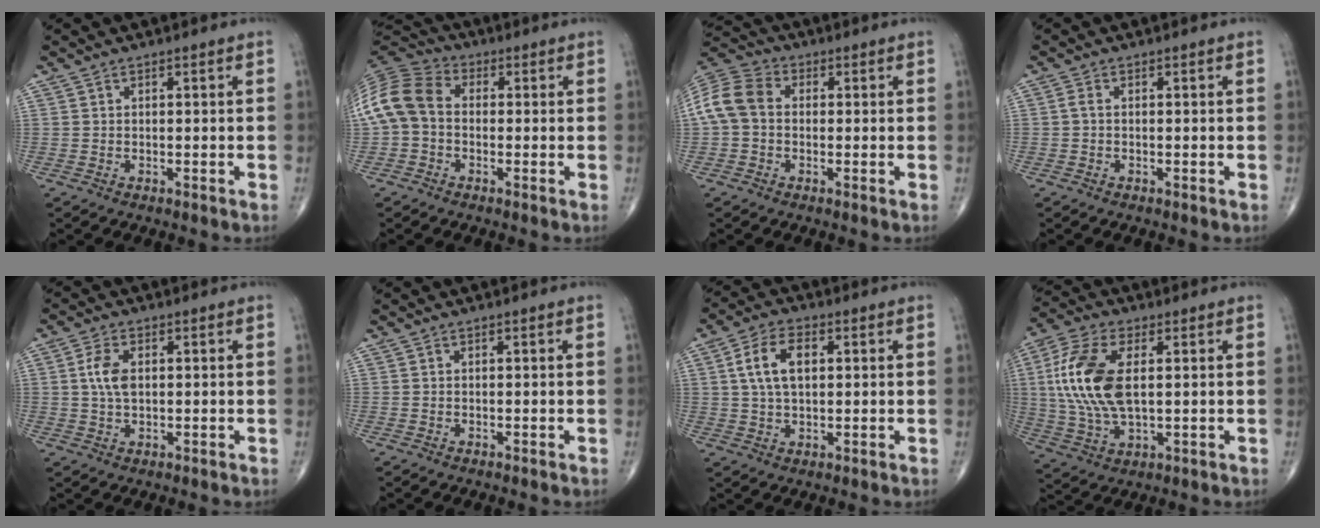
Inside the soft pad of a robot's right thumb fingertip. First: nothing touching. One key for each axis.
{"total": 11.5, "fx": -0.5, "fy": 8.6, "fz": 7.6, "tx": -0.154, "ty": 0.031, "tz": -0.024}
{"total": 9.7, "fx": 0.1, "fy": 7.4, "fz": 6.3, "tx": -0.127, "ty": 0.031, "tz": -0.009}
{"total": 0.9, "fx": -0.1, "fy": 0.4, "fz": 0.8, "tx": -0.017, "ty": 0.000, "tz": -0.007}
{"total": 5.0, "fx": 0.8, "fy": 2.8, "fz": 4.1, "tx": -0.089, "ty": 0.002, "tz": 0.012}
{"total": 0.0}
{"total": 8.3, "fx": 1.8, "fy": 4.7, "fz": 6.6, "tx": -0.119, "ty": 0.008, "tz": 0.033}
{"total": 15.6, "fx": 2.2, "fy": 7.8, "fz": 13.4, "tx": -0.296, "ty": 0.002, "tz": 0.043}